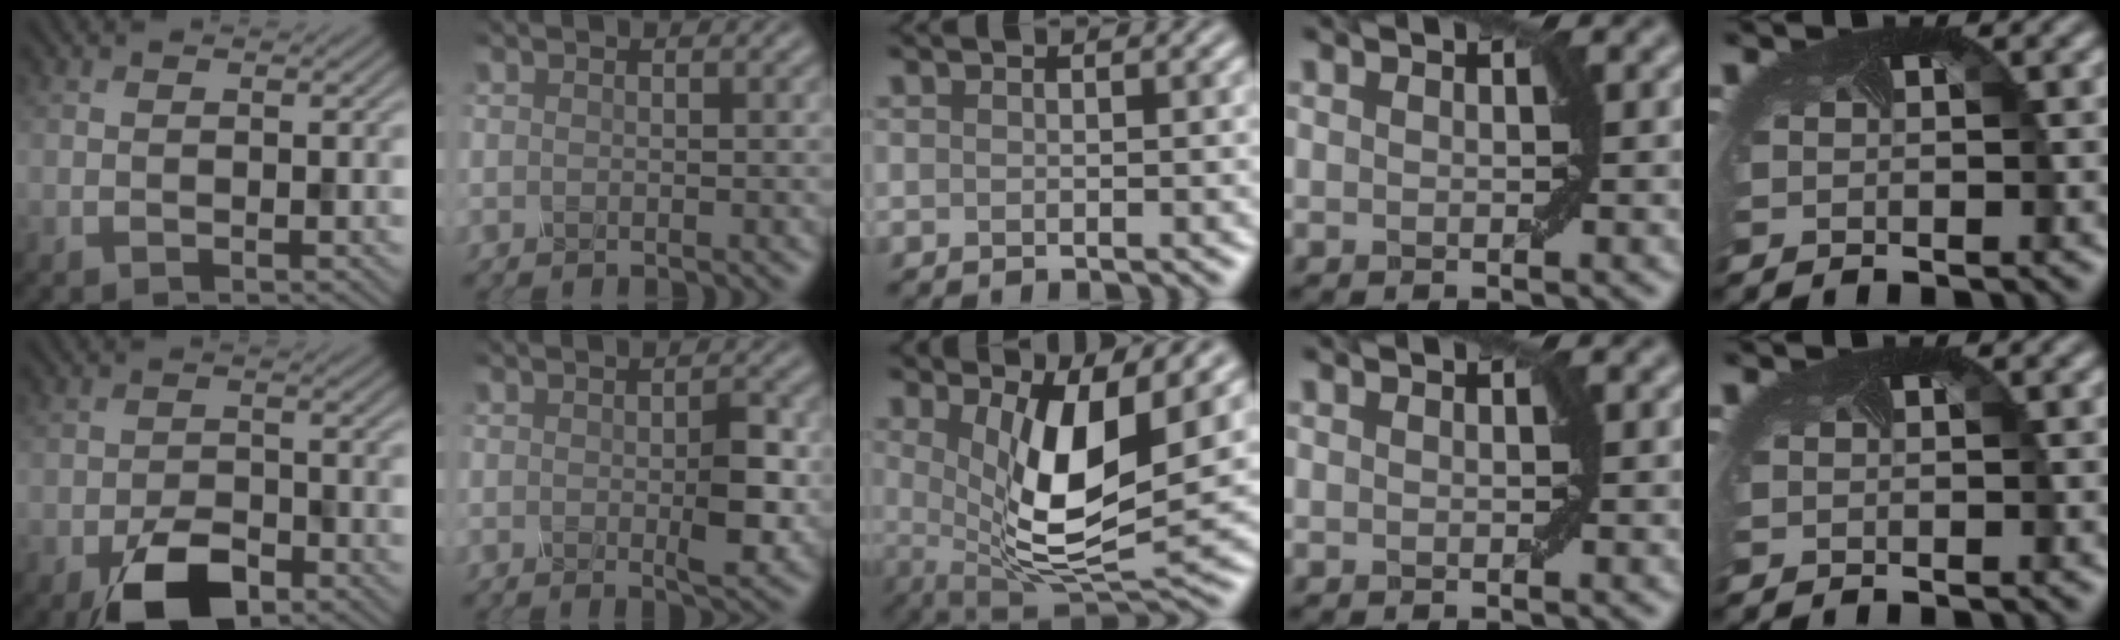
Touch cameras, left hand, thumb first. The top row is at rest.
{"thumb": {"total": 7.3, "force": [-4.2, 3.7, 4.6], "torque": [-0.078, -0.007, -0.075]}, "index": {"total": 3.2, "force": [-0.7, 0.7, 3.0], "torque": [-0.062, -0.001, -0.007]}, "middle": {"total": 8.5, "force": [1.8, 2.8, 7.8], "torque": [-0.143, -0.022, 0.035]}}